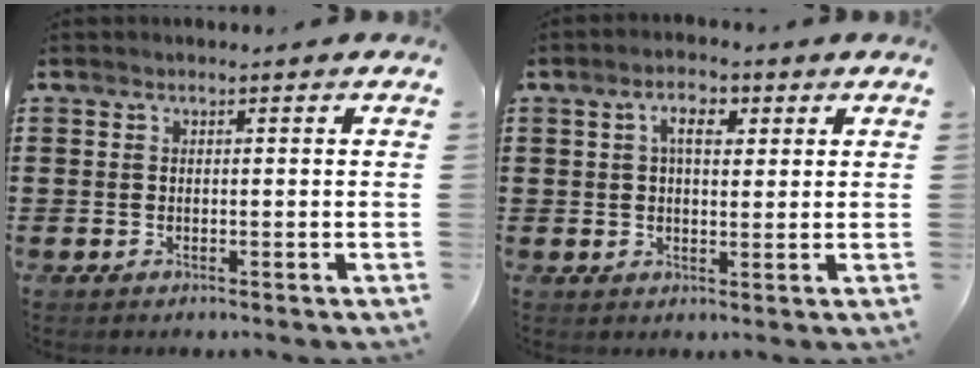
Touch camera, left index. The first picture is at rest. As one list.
[{"total": 4.4, "force": [1.6, 2.3, 3.4], "torque": [-0.061, 0.006, 0.021]}]